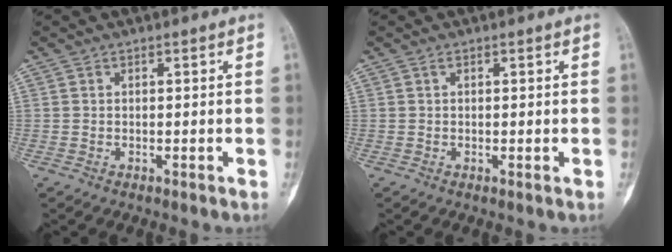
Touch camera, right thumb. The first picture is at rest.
{"total": 0.7, "force": [0.1, 0.2, 0.7], "torque": [-0.009, -0.001, 0.002]}